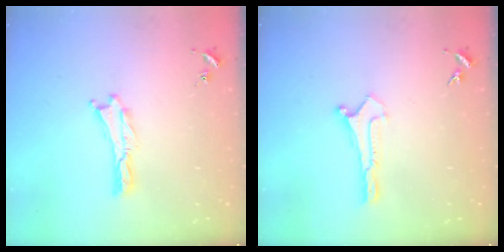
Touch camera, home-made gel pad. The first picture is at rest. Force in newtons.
{"total": 0.0}